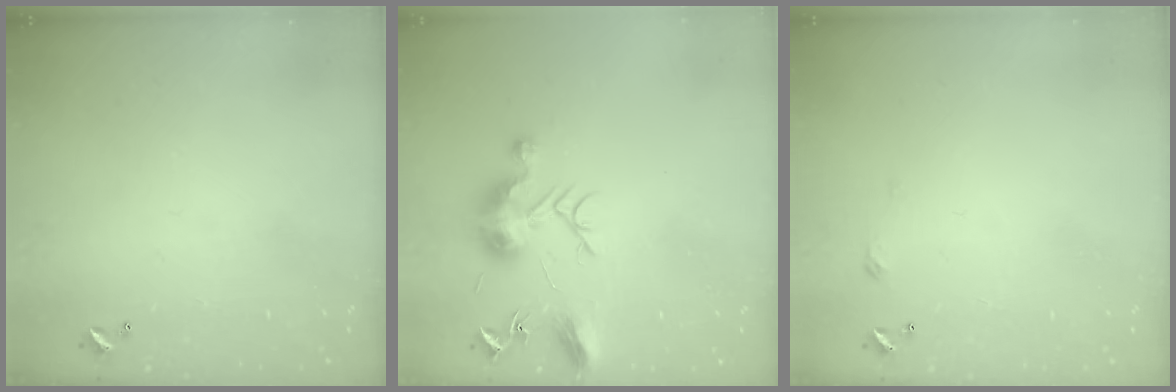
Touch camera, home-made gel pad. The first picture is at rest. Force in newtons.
{"total": 12.0, "press": 12.0, "slide": 0.5}
{"total": 2.7, "press": 2.6, "slide": 0.4}